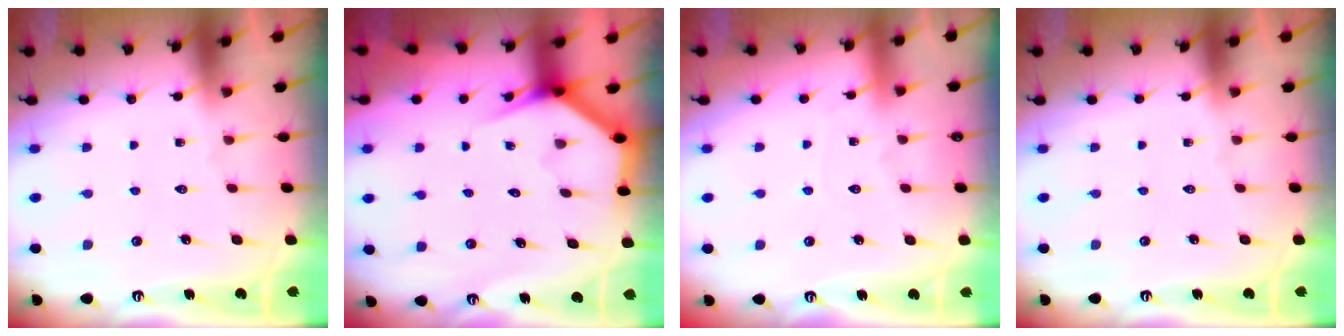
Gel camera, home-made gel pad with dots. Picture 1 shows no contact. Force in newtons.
{"total": 3.5, "press": 3.5, "slide": 0.2}
{"total": 2.7, "press": 2.7, "slide": 0.1}
{"total": 0.0}